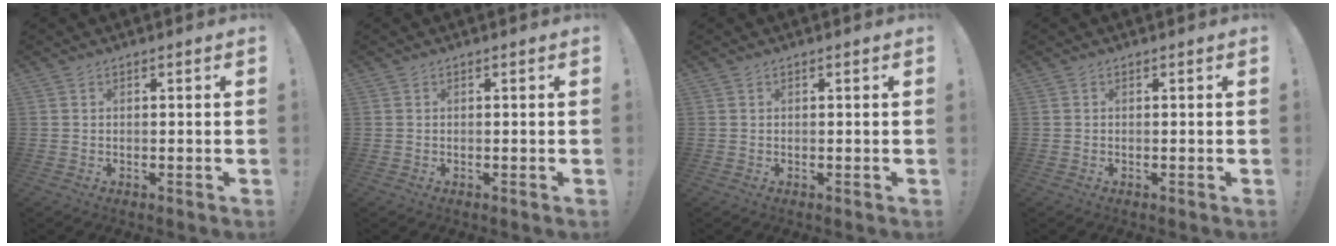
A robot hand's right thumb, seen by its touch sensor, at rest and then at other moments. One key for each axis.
{"total": 0.0}
{"total": 0.0}
{"total": 0.0}